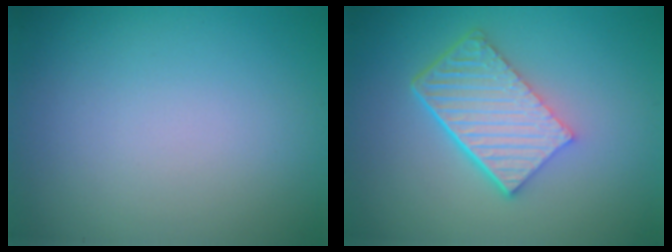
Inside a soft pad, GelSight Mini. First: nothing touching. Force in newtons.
{"total": 6.0, "press": 4.1, "slide": 4.4}